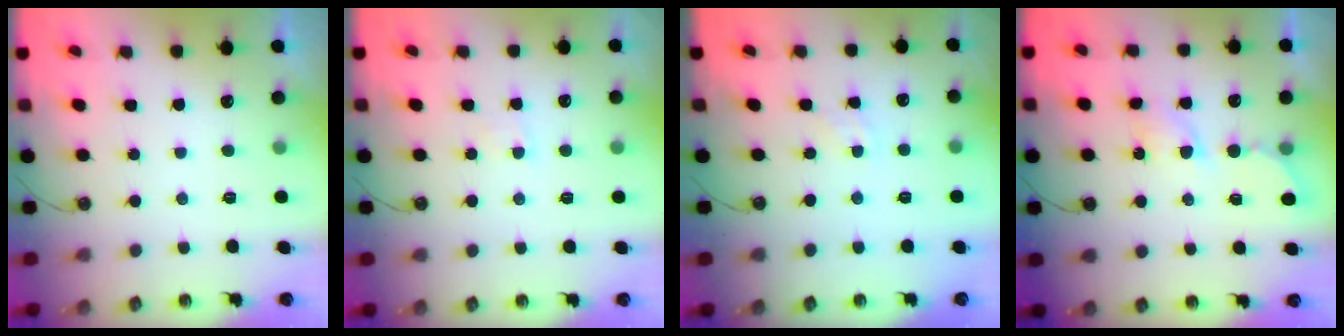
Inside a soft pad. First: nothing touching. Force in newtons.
{"total": 4.0, "press": 3.9, "slide": 0.4}
{"total": 1.1, "press": 1.1, "slide": 0.2}
{"total": 6.2, "press": 6.2, "slide": 0.2}